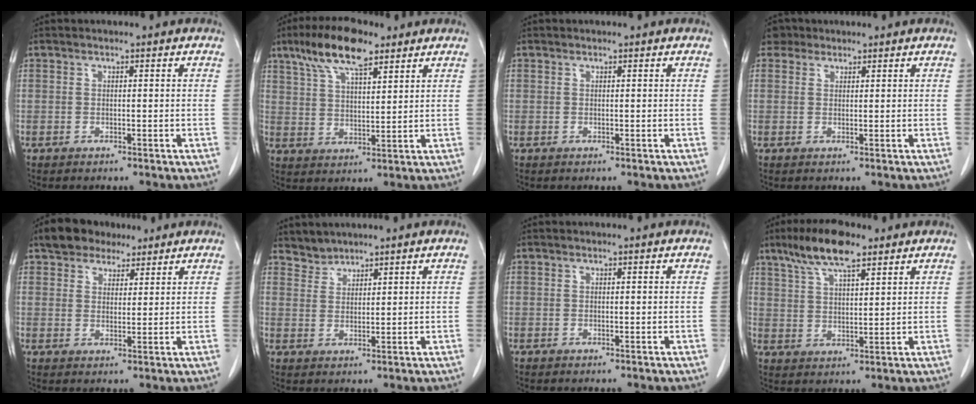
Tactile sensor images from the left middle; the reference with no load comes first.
{"total": 10.7, "force": [7.2, 2.9, 7.3], "torque": [-0.141, 0.016, 0.131]}
{"total": 0.0}
{"total": 2.4, "force": [1.8, 1.6, 0.0], "torque": [0.002, 0.010, 0.029]}
{"total": 6.6, "force": [5.1, 3.6, 2.2], "torque": [-0.037, 0.023, 0.092]}
{"total": 2.4, "force": [2.3, 0.6, -0.6], "torque": [0.013, 0.006, 0.046]}
{"total": 0.0}
{"total": 9.3, "force": [6.5, 2.2, 6.2], "torque": [-0.124, 0.013, 0.120]}